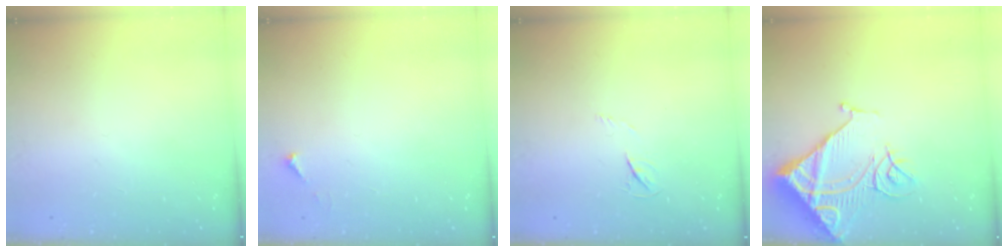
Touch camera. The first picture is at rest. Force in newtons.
{"total": 3.4, "press": 3.4, "slide": 0.4}
{"total": 3.6, "press": 3.6, "slide": 0.5}
{"total": 17.1, "press": 17.0, "slide": 1.8}